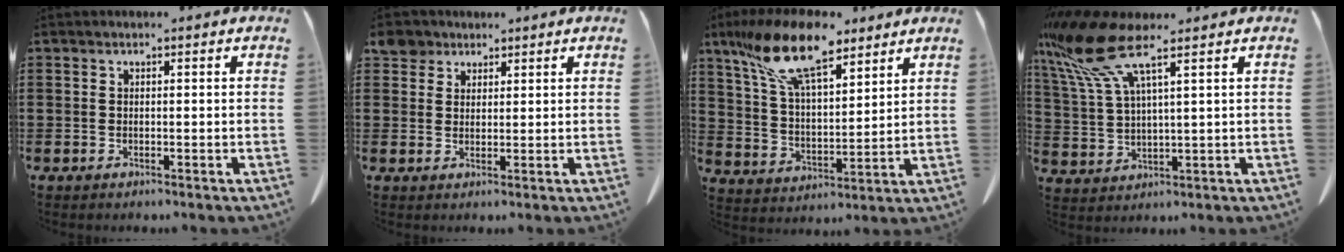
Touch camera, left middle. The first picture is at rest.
{"total": 3.9, "force": [2.9, 2.4, 1.1], "torque": [-0.036, 0.011, 0.056]}
{"total": 14.5, "force": [10.1, 5.2, 9.0], "torque": [-0.214, -0.022, 0.179]}
{"total": 11.3, "force": [7.0, 2.3, 8.6], "torque": [-0.221, -0.035, 0.115]}